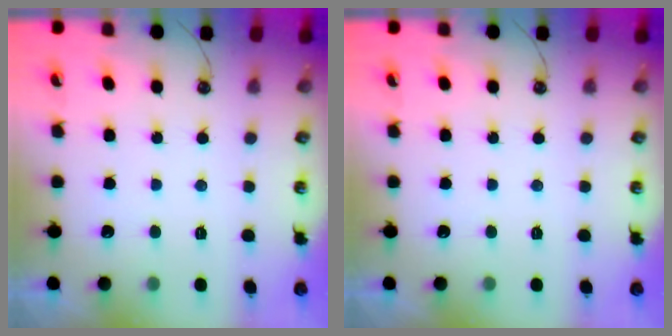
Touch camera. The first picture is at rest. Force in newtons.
{"total": 0.0}